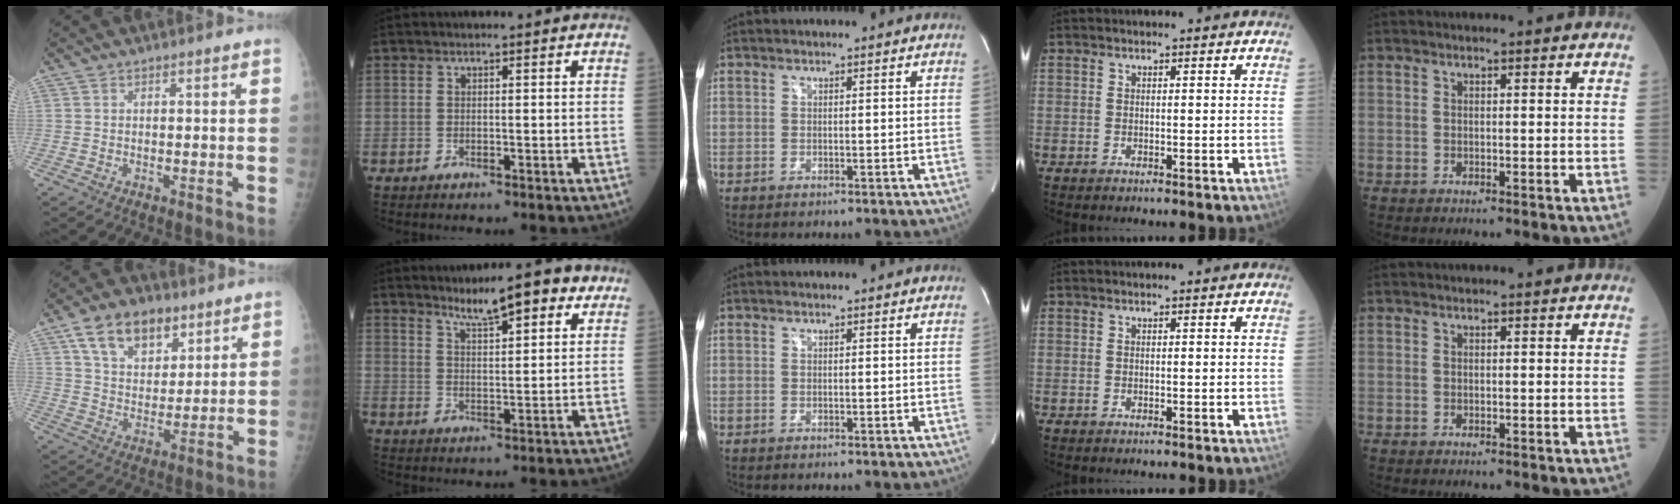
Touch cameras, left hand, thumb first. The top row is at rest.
{"thumb": {"total": 13.2, "force": [7.4, 8.1, 7.4], "torque": [-0.091, -0.031, 0.130]}, "index": {"total": 8.1, "force": [5.8, 1.5, 5.5], "torque": [-0.087, 0.014, 0.091]}}